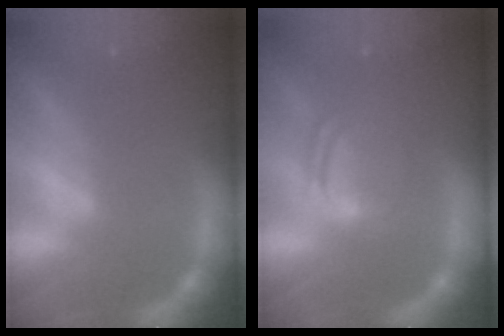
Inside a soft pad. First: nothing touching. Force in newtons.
{"total": 5.6}